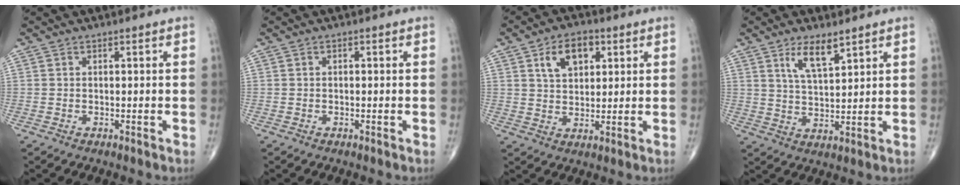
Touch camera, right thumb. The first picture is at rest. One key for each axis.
{"total": 0.0}
{"total": 8.3, "fx": 3.4, "fy": 5.1, "fz": 5.5, "tx": -0.071, "ty": -0.005, "tz": 0.056}
{"total": 6.7, "fx": 4.1, "fy": 2.1, "fz": 4.8, "tx": -0.081, "ty": -0.026, "tz": 0.080}